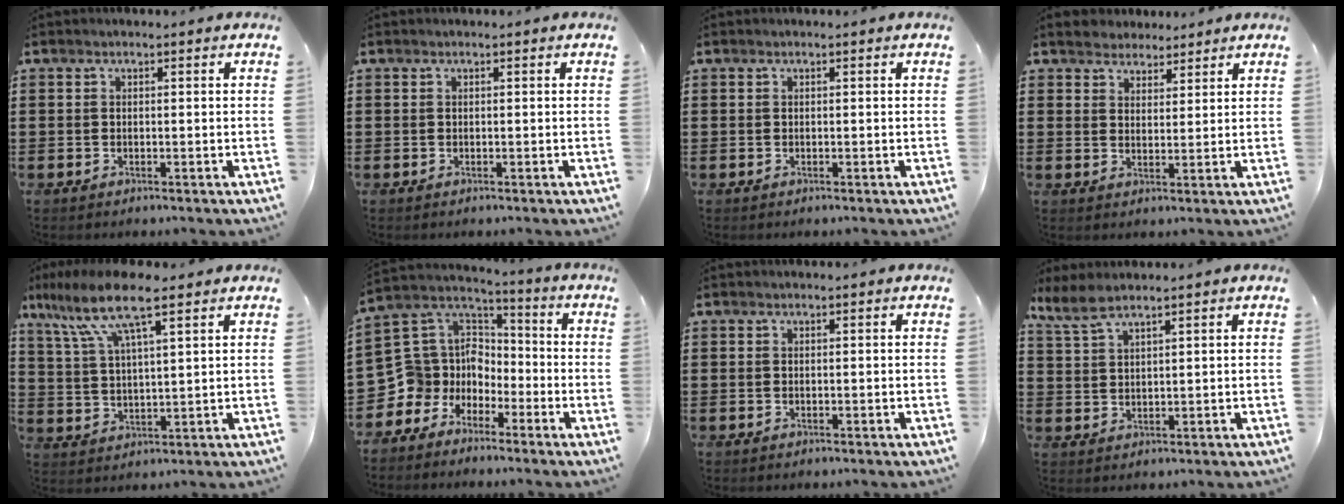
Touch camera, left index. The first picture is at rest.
{"total": 0.0}
{"total": 0.0}
{"total": 3.5, "force": [3.0, 1.7, -0.4], "torque": [-0.006, 0.003, 0.058]}
{"total": 10.2, "force": [6.9, 1.7, 7.3], "torque": [-0.166, -0.013, 0.120]}
{"total": 8.1, "force": [-2.8, 7.6, 1.1], "torque": [-0.077, -0.015, -0.054]}
{"total": 0.0}
{"total": 3.8, "force": [3.0, 0.8, 2.2], "torque": [-0.052, -0.001, 0.057]}